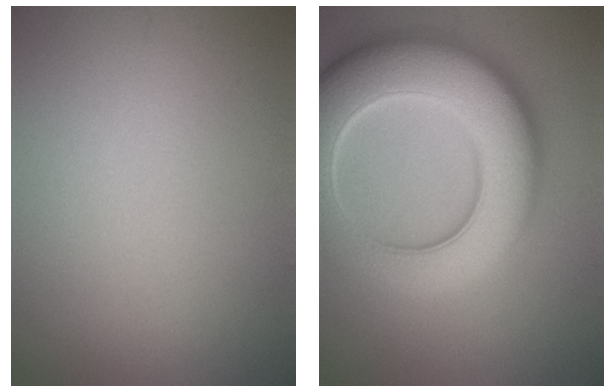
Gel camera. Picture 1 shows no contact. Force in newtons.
{"total": 12.8, "press": 12.8, "slide": 0.5}